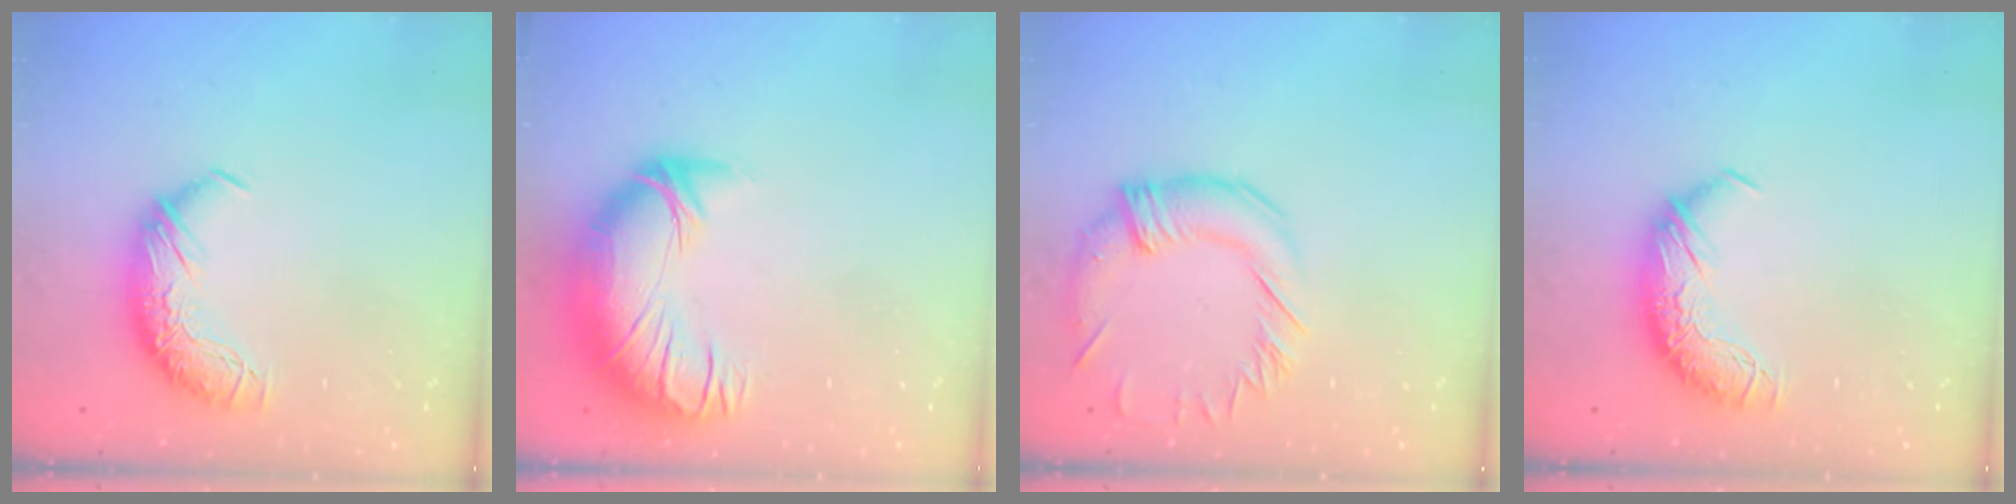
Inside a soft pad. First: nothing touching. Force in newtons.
{"total": 3.6, "press": 2.0, "slide": 3.1}
{"total": 1.4, "press": 0.9, "slide": 1.1}
{"total": 0.0}